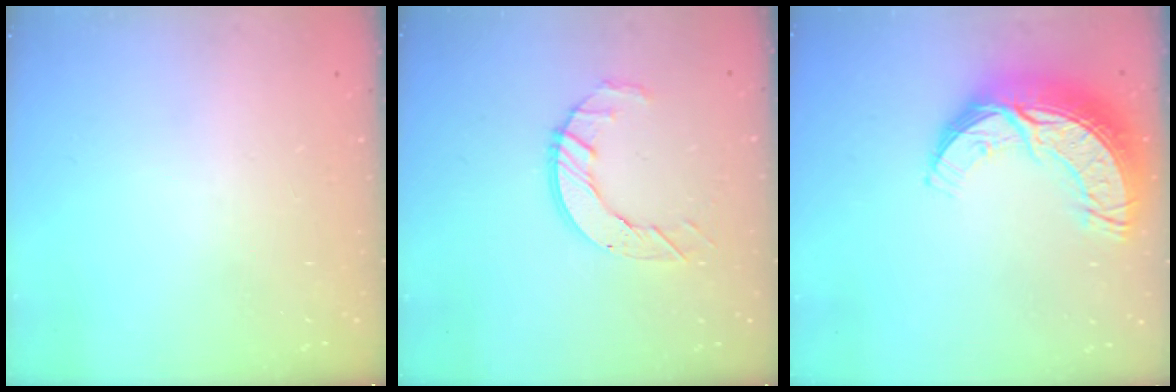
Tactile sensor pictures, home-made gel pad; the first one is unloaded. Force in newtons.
{"total": 7.4, "press": 7.4, "slide": 0.5}
{"total": 17.3, "press": 17.2, "slide": 1.2}